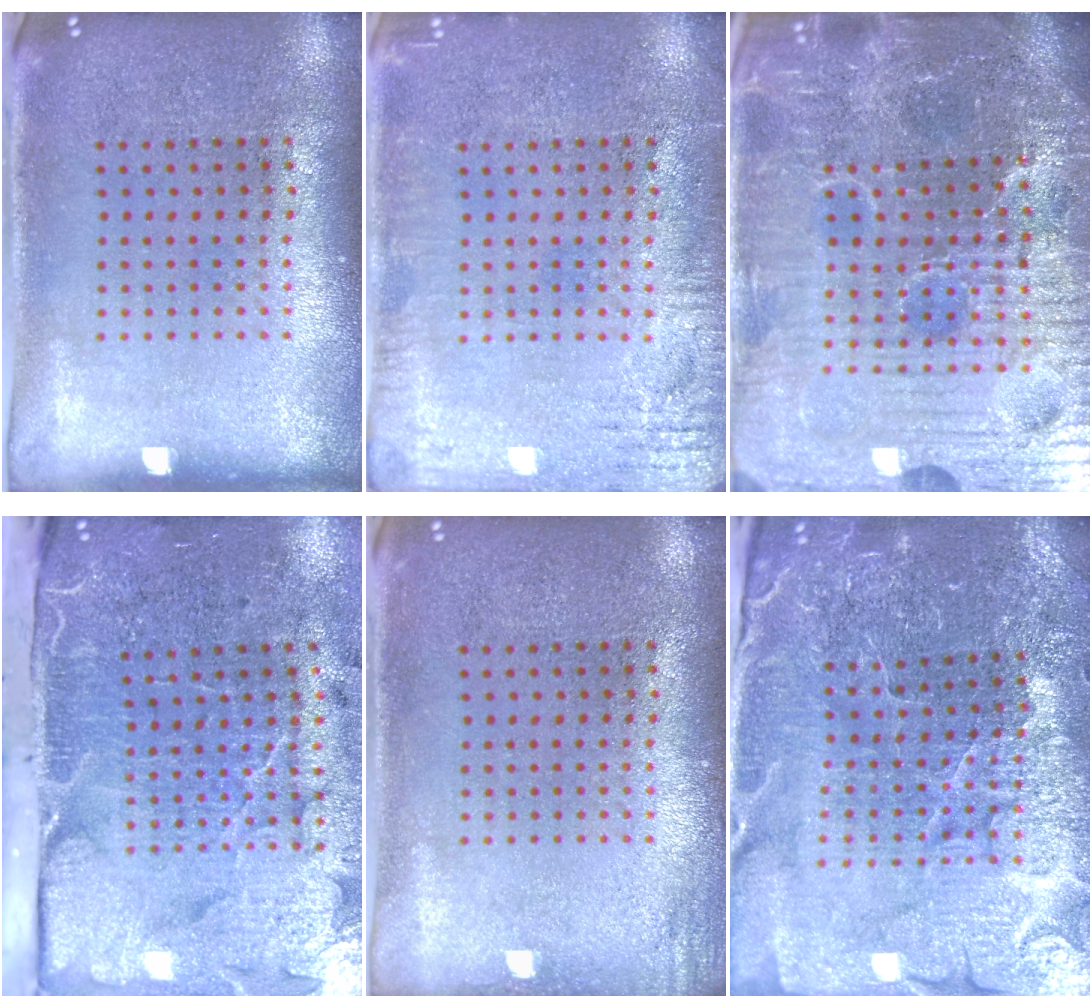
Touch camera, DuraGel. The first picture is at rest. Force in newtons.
{"total": 3.0, "press": 3.0, "slide": 0.2}
{"total": 6.6, "press": 6.1, "slide": 2.7}
{"total": 5.2, "press": 4.1, "slide": 3.2}
{"total": 1.2, "press": 1.2, "slide": 0.3}
{"total": 4.3, "press": 4.2, "slide": 1.0}